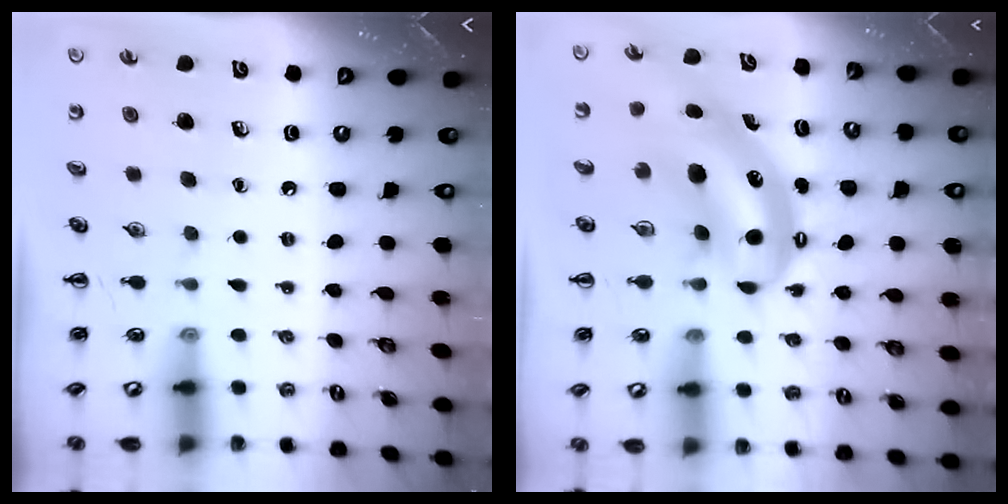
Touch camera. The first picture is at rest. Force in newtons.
{"total": 6.6, "press": 6.5, "slide": 1.4}